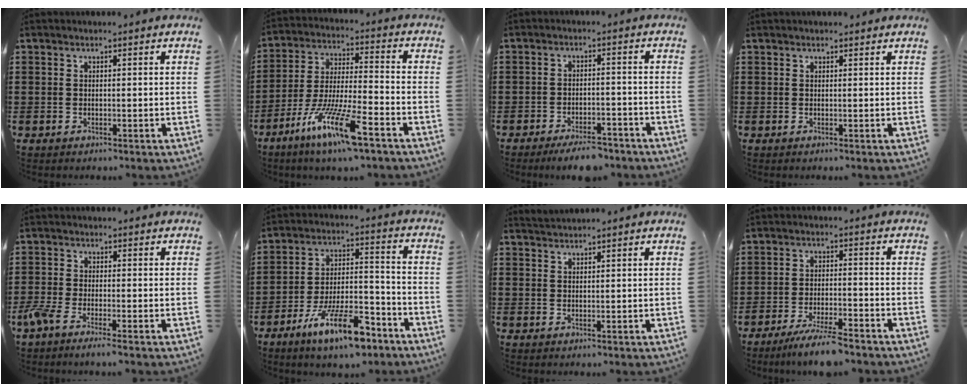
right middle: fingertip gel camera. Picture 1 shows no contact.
{"total": 11.6, "force": [-7.7, 1.3, 8.6], "torque": [-0.176, -0.002, -0.150]}
{"total": 4.2, "force": [-3.8, 0.8, 1.6], "torque": [-0.025, 0.006, -0.073]}
{"total": 0.9, "force": [0.9, 0.0, 0.1], "torque": [0.004, -0.004, 0.015]}
{"total": 2.9, "force": [-2.0, 0.3, 2.0], "torque": [-0.065, -0.010, -0.046]}
{"total": 12.7, "force": [-8.6, 3.3, 8.8], "torque": [-0.157, 0.026, -0.160]}
{"total": 1.4, "force": [1.4, 0.0, 0.1], "torque": [-0.006, 0.000, 0.028]}
{"total": 5.7, "force": [-5.1, 0.2, 2.5], "torque": [-0.052, -0.010, -0.096]}